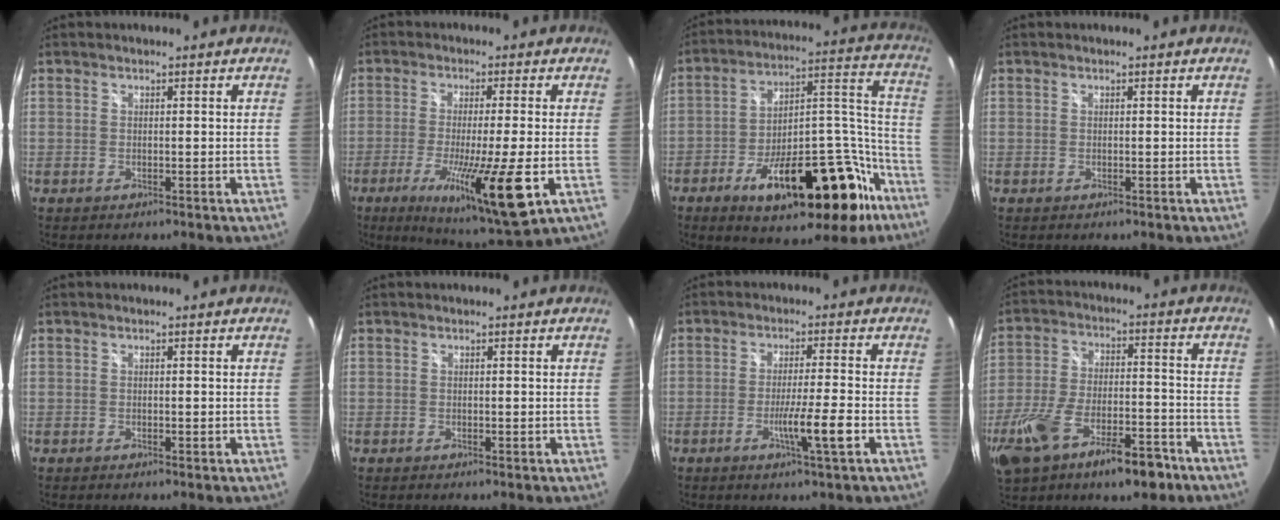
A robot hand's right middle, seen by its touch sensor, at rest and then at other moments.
{"total": 16.0, "force": [-5.8, 1.3, 14.9], "torque": [-0.274, -0.047, -0.094]}
{"total": 26.5, "force": [-15.6, 10.6, 18.6], "torque": [-0.260, 0.034, -0.227]}
{"total": 0.0}
{"total": 0.6, "force": [-0.2, 0.3, 0.4], "torque": [-0.006, 0.000, -0.003]}
{"total": 0.0}
{"total": 6.2, "force": [-2.5, -0.8, 5.7], "torque": [-0.098, -0.014, -0.045]}
{"total": 16.5, "force": [-9.8, 6.3, 11.6], "torque": [-0.244, -0.026, -0.165]}